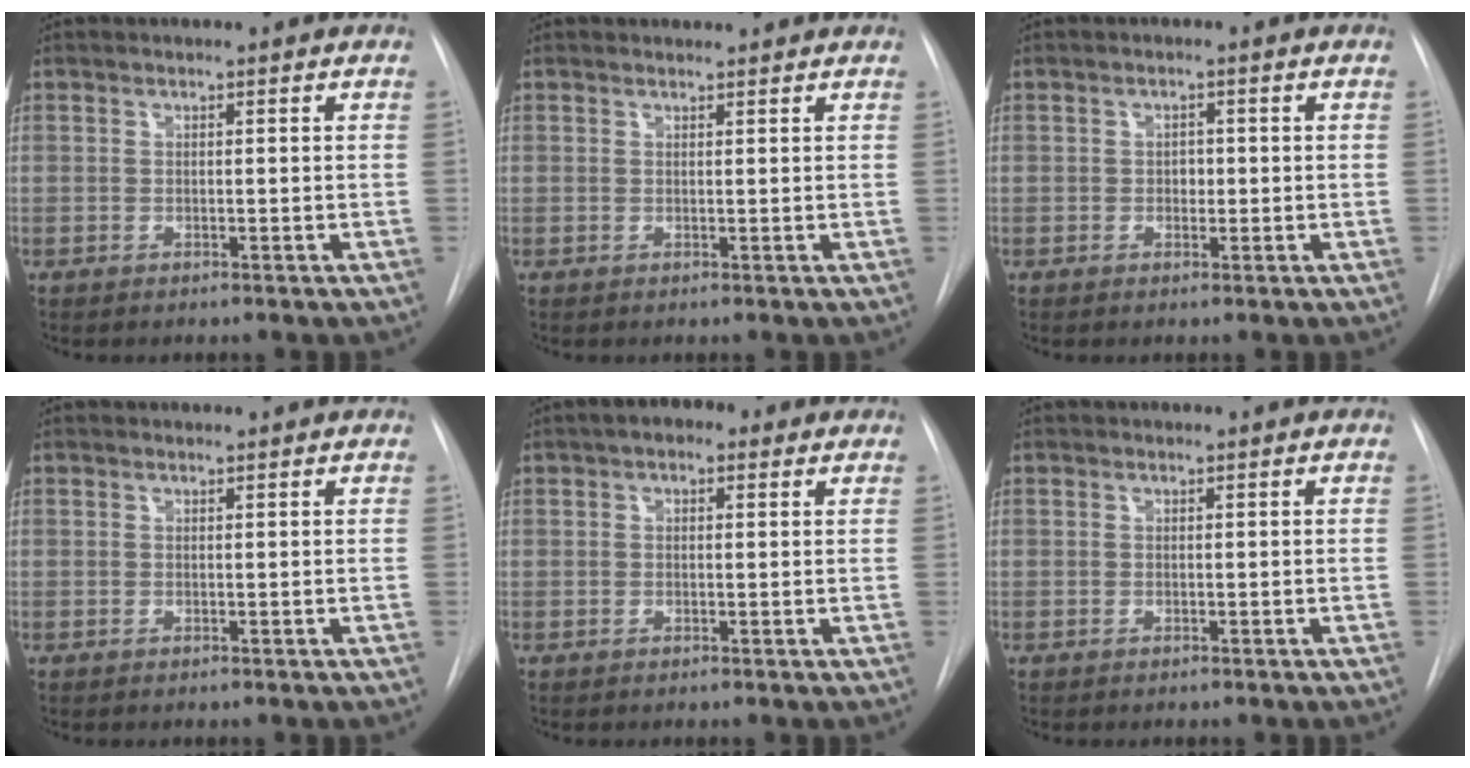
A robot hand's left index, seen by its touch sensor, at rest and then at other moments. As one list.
[{"total": 2.6, "force": [2.5, 0.5, 0.3], "torque": [-0.012, 0.017, 0.028]}, {"total": 1.6, "force": [-0.2, 1.2, 1.0], "torque": [-0.010, 0.003, -0.002]}, {"total": 0.9, "force": [0.9, 0.1, 0.0], "torque": [-0.008, 0.010, 0.013]}, {"total": 3.7, "force": [2.1, 2.0, 2.4], "torque": [-0.037, 0.020, 0.025]}, {"total": 0.0}]